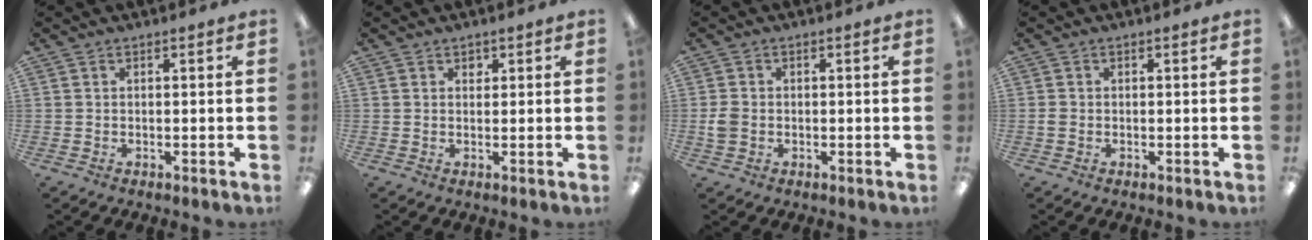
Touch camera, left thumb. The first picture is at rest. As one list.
[{"total": 1.6, "force": [1.0, 1.2, 0.3], "torque": [0.009, -0.003, 0.013]}, {"total": 3.1, "force": [-0.5, 2.6, 1.7], "torque": [-0.020, 0.005, -0.010]}, {"total": 1.0, "force": [-0.2, 0.9, 0.3], "torque": [-0.006, 0.005, -0.006]}]